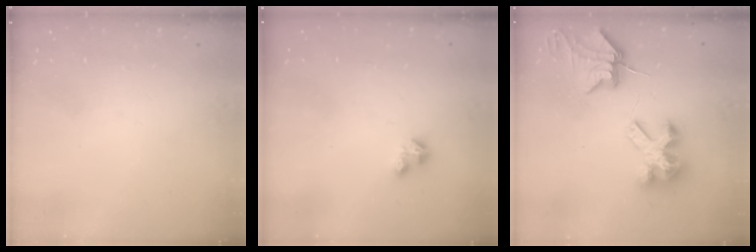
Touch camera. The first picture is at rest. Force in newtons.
{"total": 2.9, "press": 2.8, "slide": 0.6}
{"total": 8.8, "press": 8.8, "slide": 1.1}